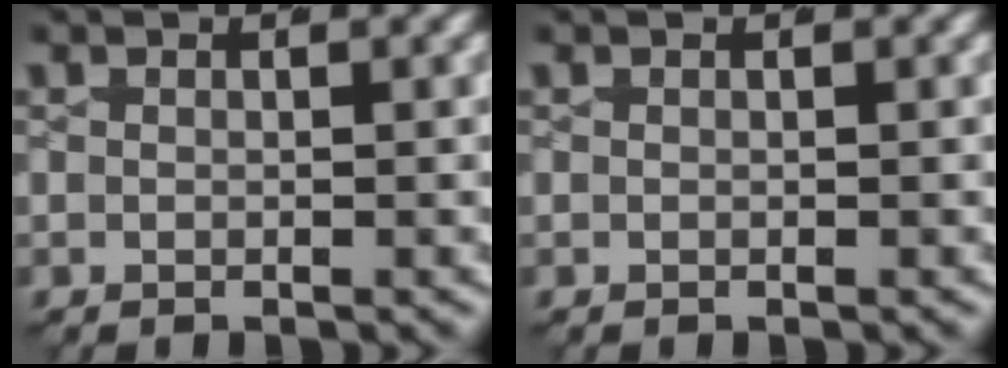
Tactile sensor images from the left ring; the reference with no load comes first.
{"total": 0.0}